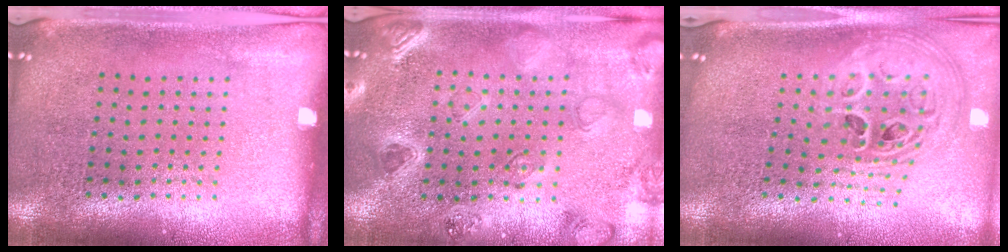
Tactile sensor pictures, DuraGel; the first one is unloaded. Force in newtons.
{"total": 0.7, "press": 0.7, "slide": 0.3}
{"total": 2.7, "press": 2.0, "slide": 1.8}